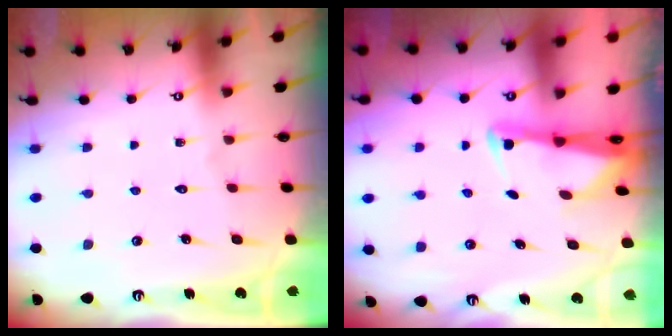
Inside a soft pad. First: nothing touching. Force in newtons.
{"total": 2.4, "press": 2.3, "slide": 0.5}